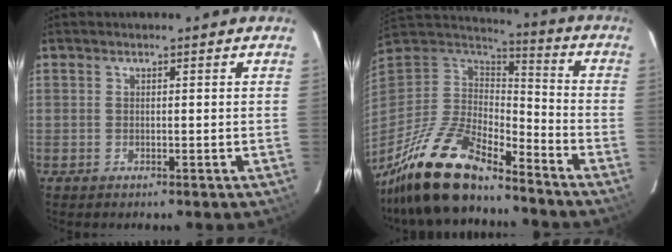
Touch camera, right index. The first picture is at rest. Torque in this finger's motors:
{"motor_torque": [0.87, -1.27, 0.89, 0.21]}